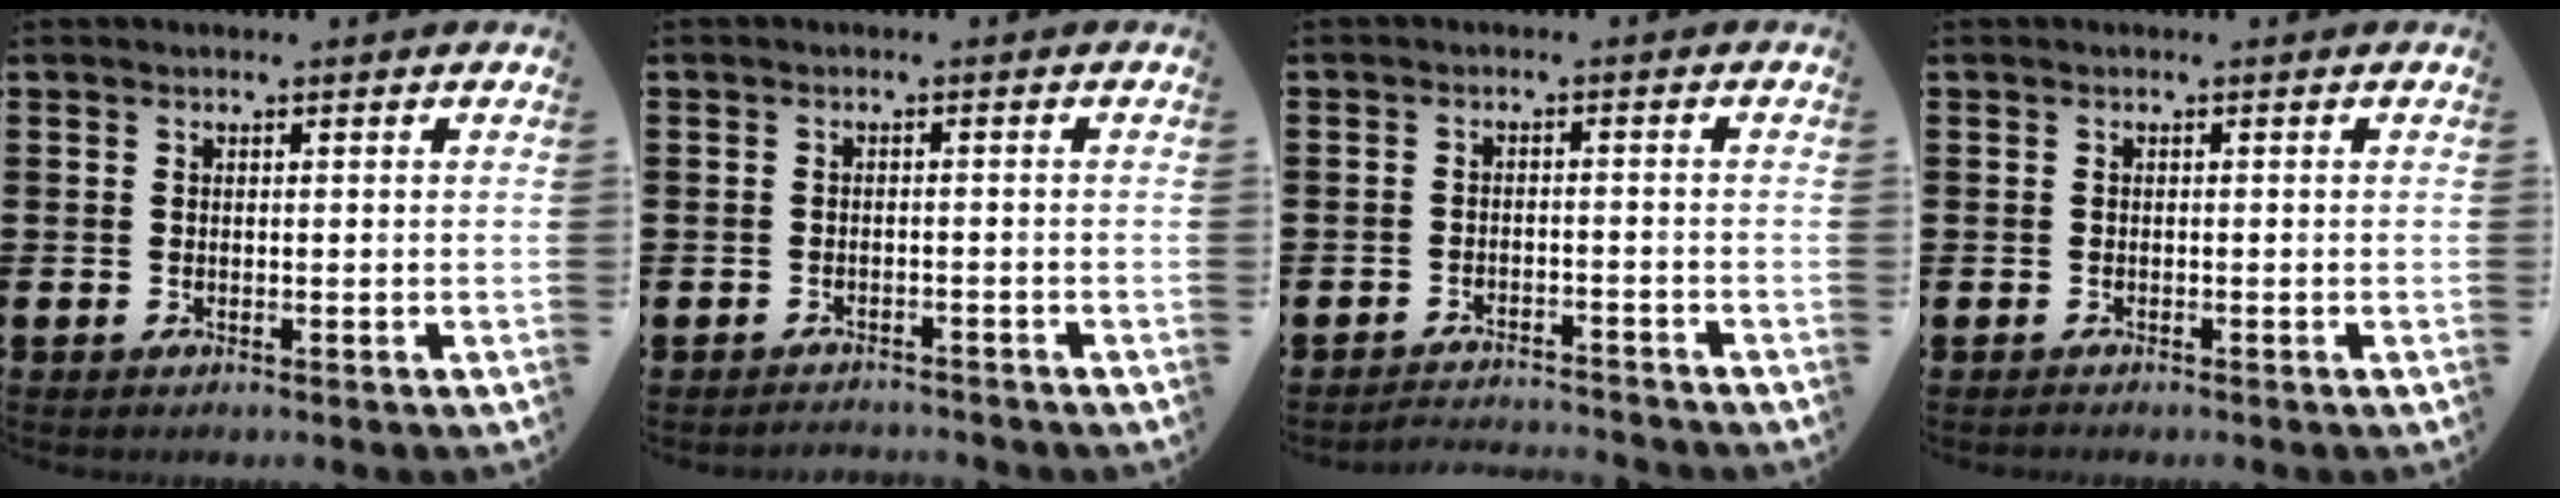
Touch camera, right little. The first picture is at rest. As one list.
[{"total": 1.3, "force": [-1.2, 0.0, -0.1], "torque": [-0.002, 0.002, -0.027]}, {"total": 2.2, "force": [-2.2, 0.0, -0.1], "torque": [-0.003, 0.004, -0.048]}, {"total": 0.0}]